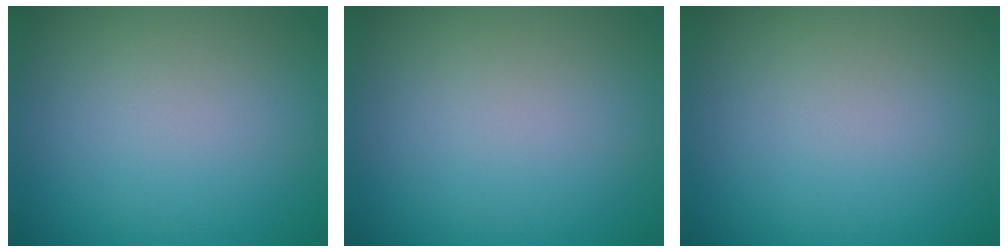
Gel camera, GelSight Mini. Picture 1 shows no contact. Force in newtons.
{"total": 0.0}
{"total": 0.0}